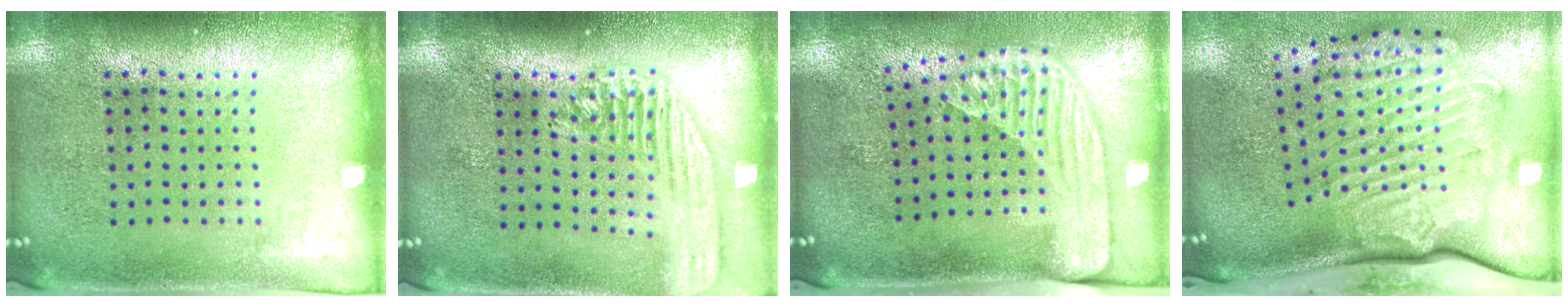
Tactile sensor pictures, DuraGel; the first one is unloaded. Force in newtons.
{"total": 1.8, "press": 1.7, "slide": 0.7}
{"total": 2.3, "press": 1.8, "slide": 1.5}
{"total": 3.5, "press": 2.4, "slide": 2.5}